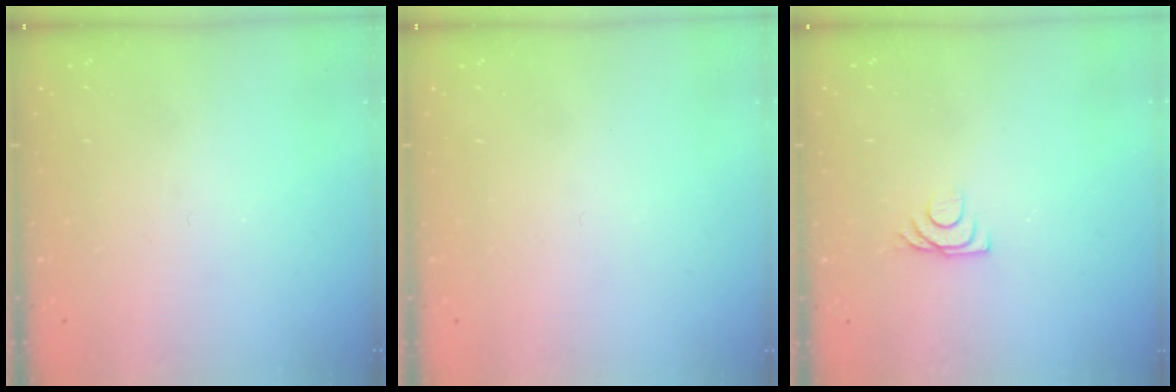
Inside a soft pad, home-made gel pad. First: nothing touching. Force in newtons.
{"total": 1.6, "press": 1.6, "slide": 0.1}
{"total": 5.3, "press": 5.3, "slide": 0.6}